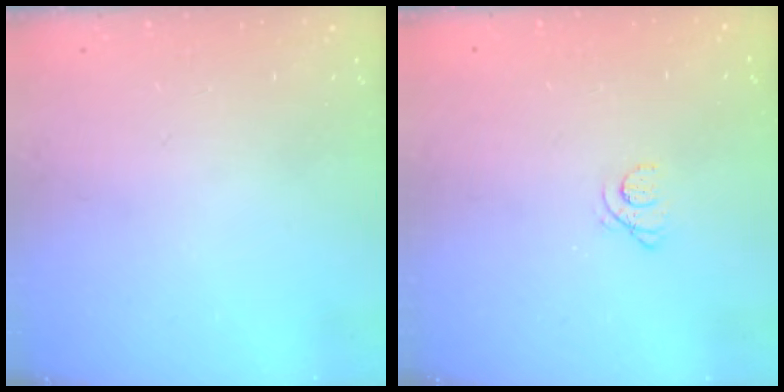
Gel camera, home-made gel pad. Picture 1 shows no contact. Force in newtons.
{"total": 1.2, "press": 1.2, "slide": 0.1}